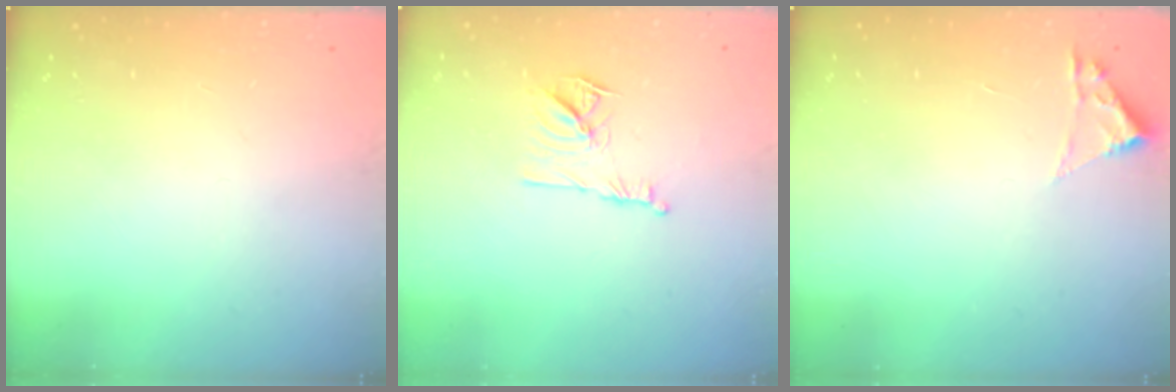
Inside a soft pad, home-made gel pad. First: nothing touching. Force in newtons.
{"total": 9.6, "press": 9.6, "slide": 0.9}
{"total": 1.8, "press": 1.8, "slide": 0.2}